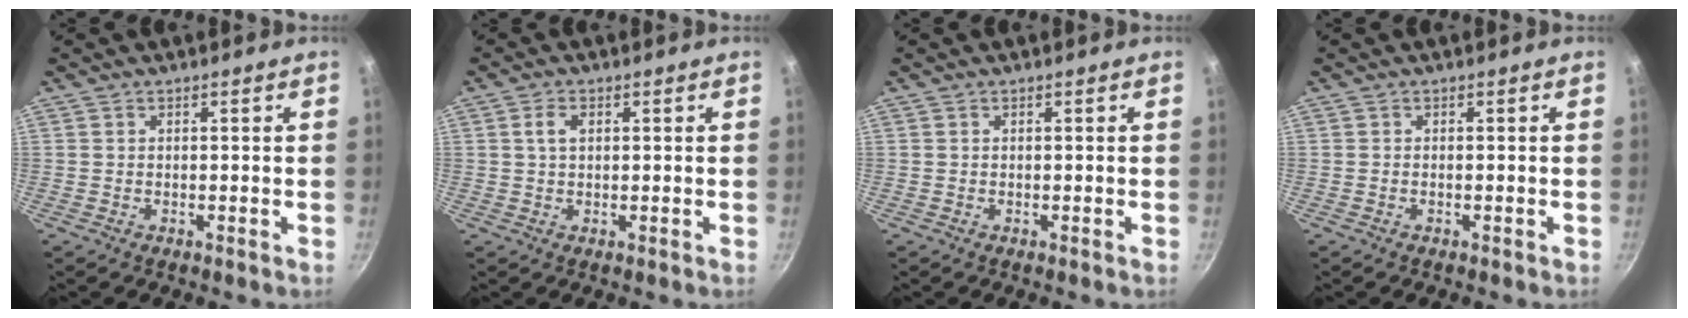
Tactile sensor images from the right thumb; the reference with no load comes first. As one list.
[{"total": 2.5, "force": [0.7, 1.5, 1.9], "torque": [-0.030, 0.003, 0.013]}, {"total": 0.0}, {"total": 0.0}]